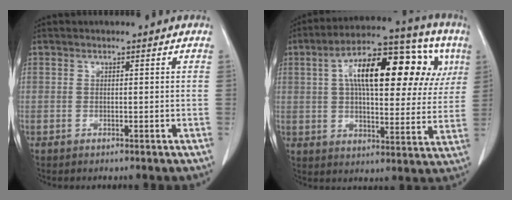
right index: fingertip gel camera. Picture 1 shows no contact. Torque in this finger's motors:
{"motor_torque": [1.56, 0.58, 0.69, 0.18]}